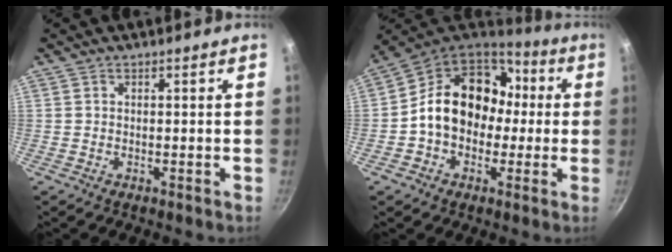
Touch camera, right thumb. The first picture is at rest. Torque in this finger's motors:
{"motor_torque": [2.29, 2.53, 1.65, -0.82, 0.14]}